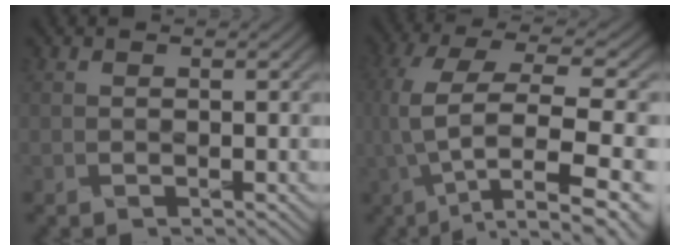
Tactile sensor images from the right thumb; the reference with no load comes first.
{"total": 12.7, "force": [-0.4, 4.9, 11.7], "torque": [-0.232, -0.007, 0.015]}